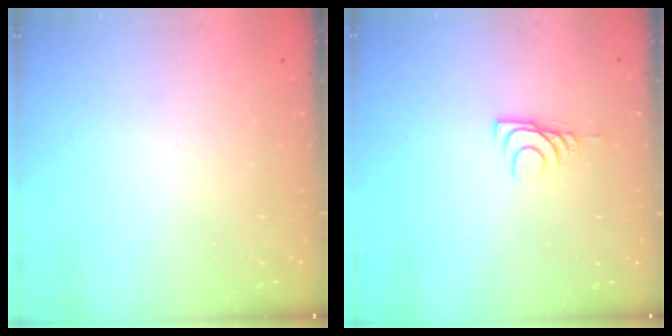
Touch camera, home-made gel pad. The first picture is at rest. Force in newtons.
{"total": 6.6, "press": 6.6, "slide": 0.9}